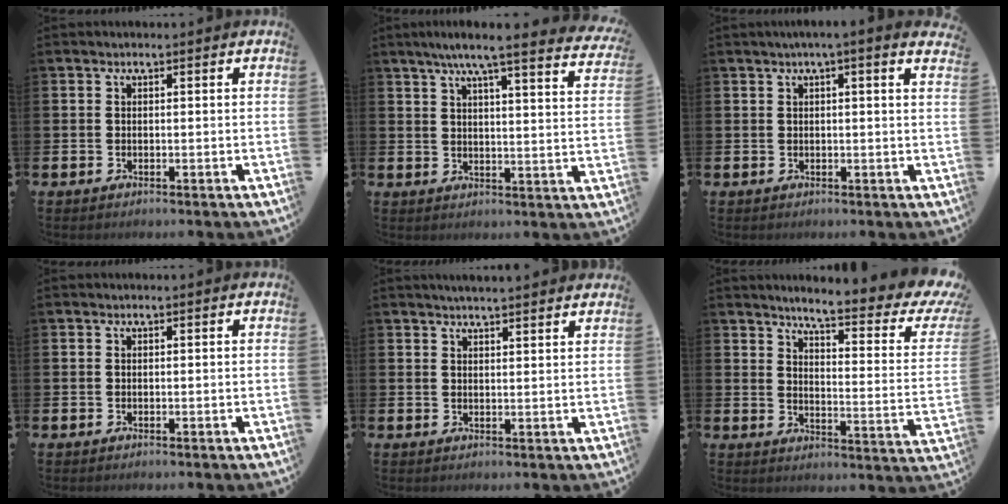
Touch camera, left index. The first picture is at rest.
{"total": 6.6, "force": [5.8, 0.0, 3.1], "torque": [-0.069, -0.034, 0.094]}
{"total": 1.8, "force": [1.3, -0.2, 1.2], "torque": [-0.021, -0.001, 0.023]}
{"total": 0.0}
{"total": 3.1, "force": [3.0, -0.2, 0.4], "torque": [-0.013, -0.012, 0.055]}
{"total": 5.7, "force": [4.5, 0.7, 3.4], "torque": [-0.066, -0.045, 0.064]}